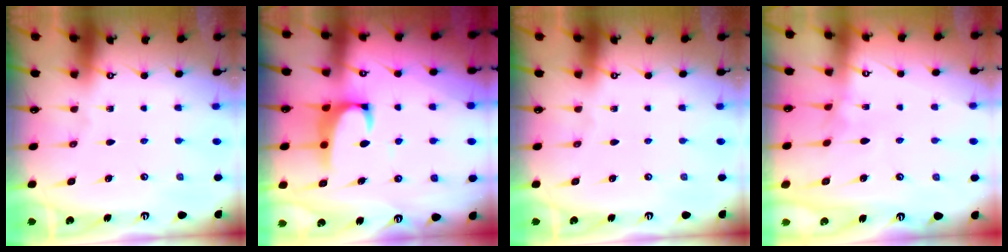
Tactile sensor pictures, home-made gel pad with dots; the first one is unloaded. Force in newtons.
{"total": 2.1, "press": 1.9, "slide": 0.9}
{"total": 0.0}
{"total": 2.9, "press": 2.9, "slide": 0.2}